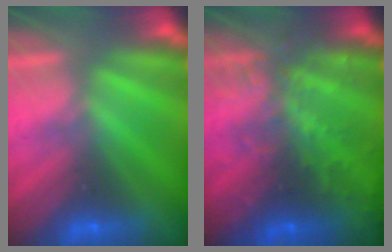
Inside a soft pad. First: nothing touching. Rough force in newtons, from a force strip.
{"total": 8.6}